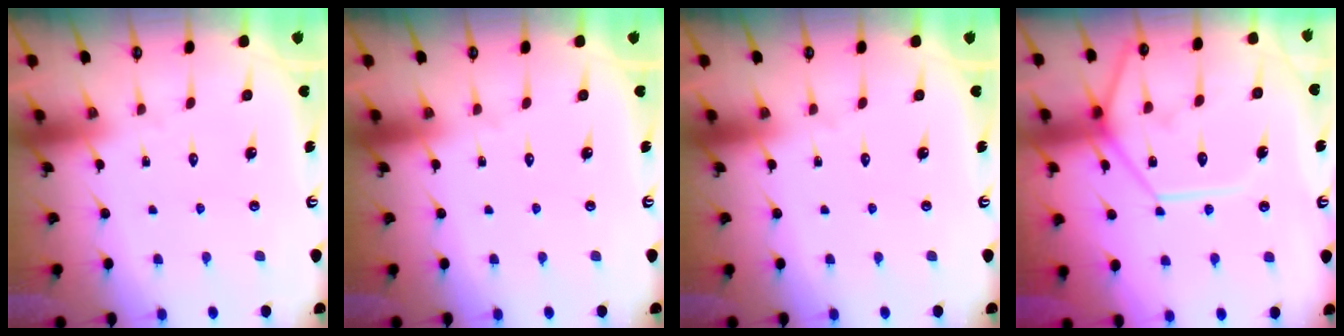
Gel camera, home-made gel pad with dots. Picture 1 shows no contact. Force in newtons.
{"total": 0.0}
{"total": 0.0}
{"total": 14.7, "press": 14.6, "slide": 1.7}